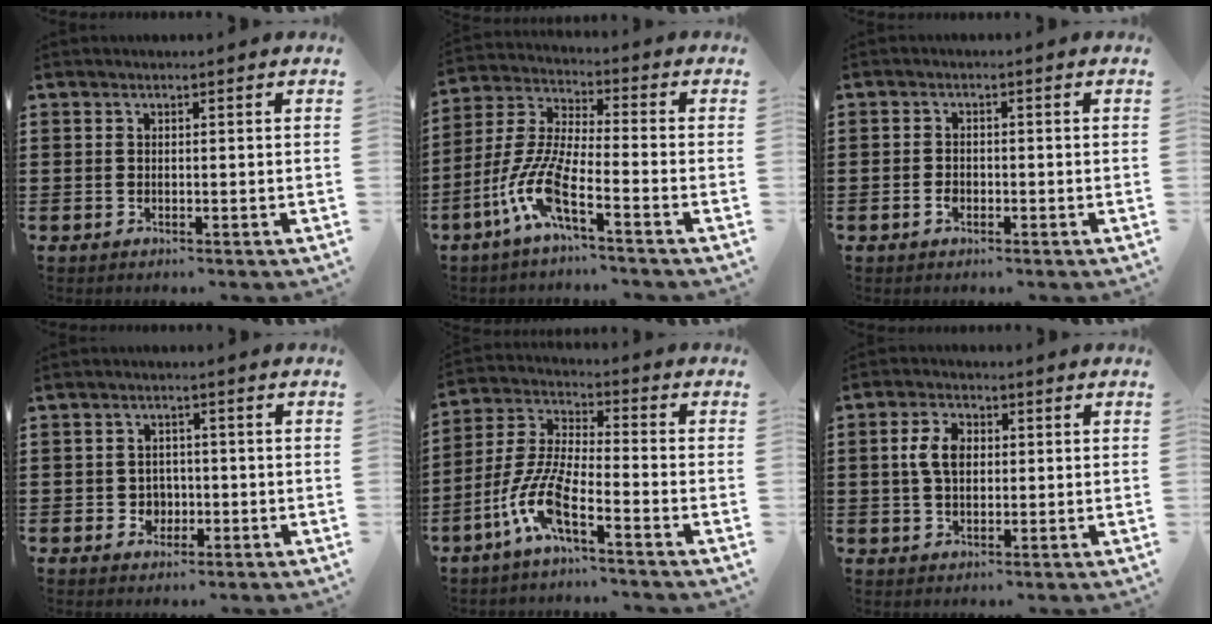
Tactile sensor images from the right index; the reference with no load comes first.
{"total": 9.3, "force": [-4.9, 1.4, 7.7], "torque": [-0.201, -0.023, -0.102]}
{"total": 1.4, "force": [-0.7, 0.8, 1.0], "torque": [-0.021, -0.004, -0.011]}
{"total": 2.6, "force": [-0.6, 2.4, 0.9], "torque": [-0.027, 0.001, -0.015]}
{"total": 9.0, "force": [-5.0, 1.5, 7.3], "torque": [-0.185, -0.019, -0.102]}
{"total": 5.0, "force": [0.6, 3.2, 3.8], "torque": [-0.090, 0.012, 0.006]}